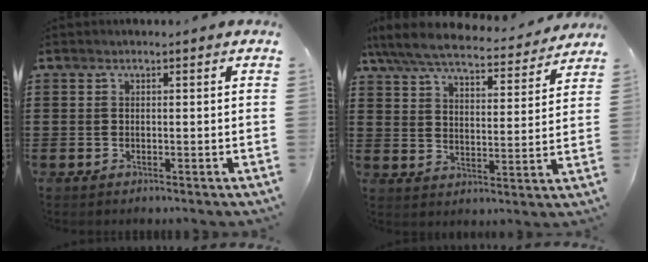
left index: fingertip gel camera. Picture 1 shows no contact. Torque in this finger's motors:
{"motor_torque": [1.35, -0.78, 0.60, 0.09]}